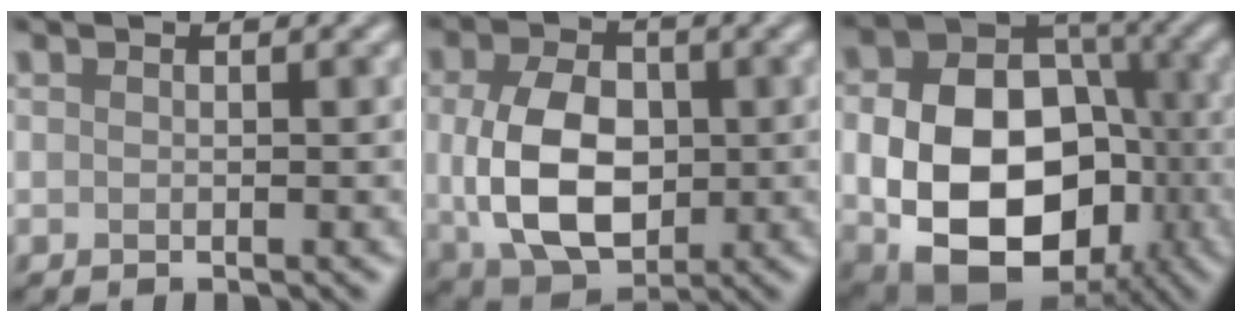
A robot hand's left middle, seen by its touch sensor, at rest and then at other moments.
{"total": 8.7, "force": [-0.2, 6.0, 6.3], "torque": [-0.137, -0.009, 0.002]}
{"total": 14.6, "force": [-2.7, 10.6, 9.6], "torque": [-0.172, -0.034, -0.044]}